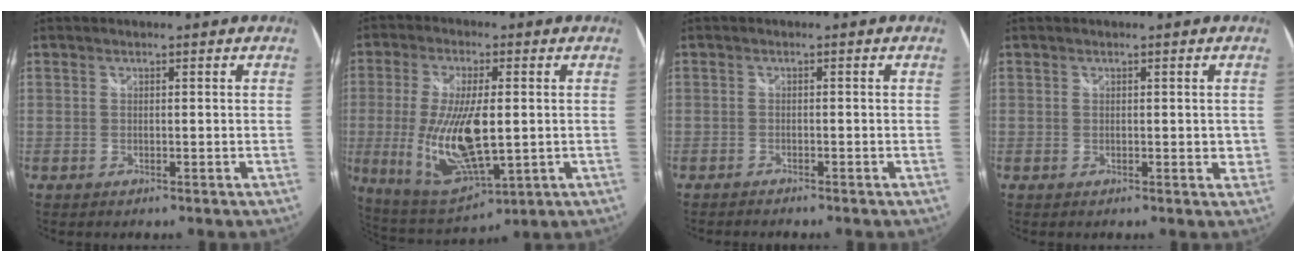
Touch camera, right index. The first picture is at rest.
{"total": 16.8, "force": [-1.2, 6.8, 15.4], "torque": [-0.305, -0.025, -0.007]}
{"total": 1.8, "force": [-1.8, 0.2, 0.4], "torque": [-0.022, -0.008, -0.032]}
{"total": 1.5, "force": [0.4, 1.0, 1.1], "torque": [-0.011, 0.001, 0.010]}